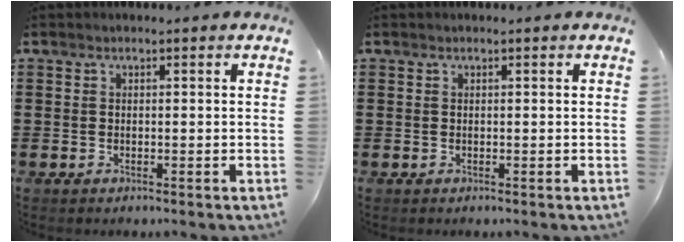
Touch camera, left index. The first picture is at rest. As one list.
[{"total": 0.0}]